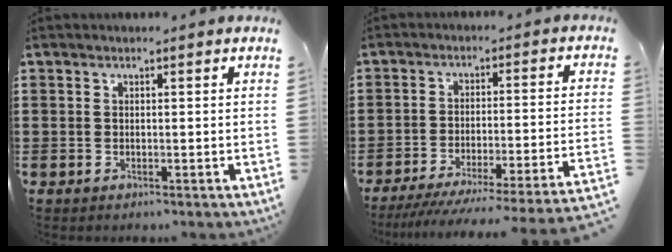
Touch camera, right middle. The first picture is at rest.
{"total": 5.7, "force": [-4.8, -0.9, 2.9], "torque": [-0.053, -0.029, -0.099]}